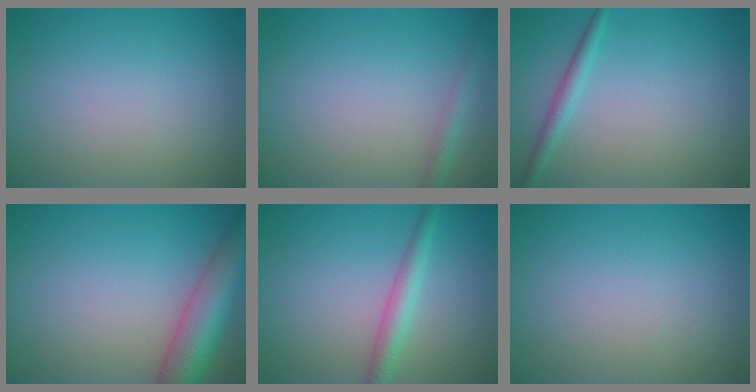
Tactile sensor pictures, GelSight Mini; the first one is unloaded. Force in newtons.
{"total": 1.4, "press": 1.4, "slide": 0.1}
{"total": 1.7, "press": 1.7, "slide": 0.0}
{"total": 7.4, "press": 7.4, "slide": 0.5}
{"total": 2.6, "press": 2.6, "slide": 0.1}
{"total": 0.0}